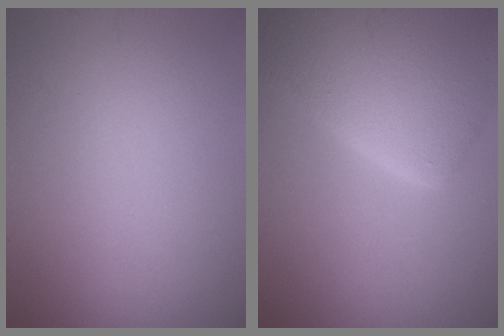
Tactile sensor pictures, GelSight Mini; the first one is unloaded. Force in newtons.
{"total": 10.2, "press": 10.2, "slide": 0.6}